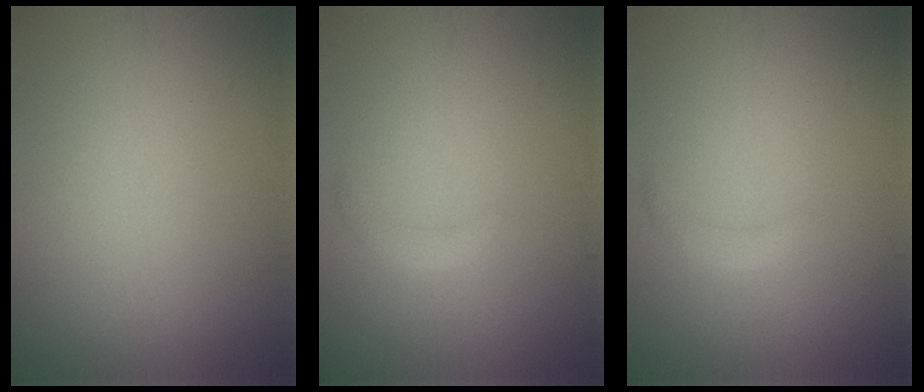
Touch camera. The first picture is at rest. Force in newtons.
{"total": 1.1, "press": 1.1, "slide": 0.0}
{"total": 1.1, "press": 1.1, "slide": 0.0}